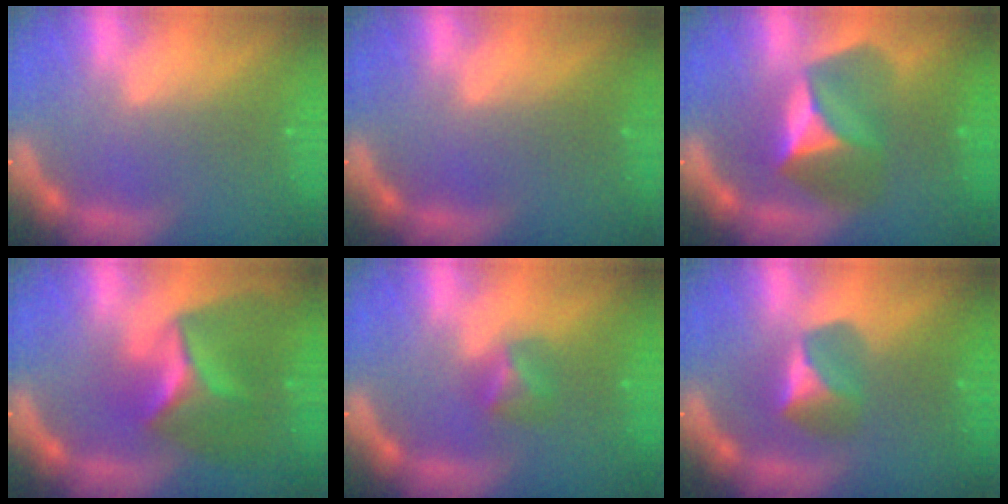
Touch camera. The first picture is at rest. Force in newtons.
{"total": 0.0}
{"total": 7.4}
{"total": 8.4}
{"total": 2.4}
{"total": 3.9}